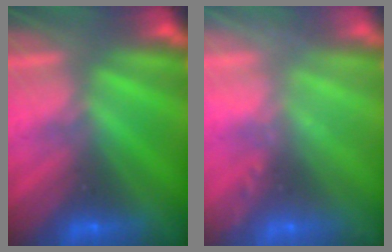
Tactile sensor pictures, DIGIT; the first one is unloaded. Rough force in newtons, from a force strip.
{"total": 2.4}